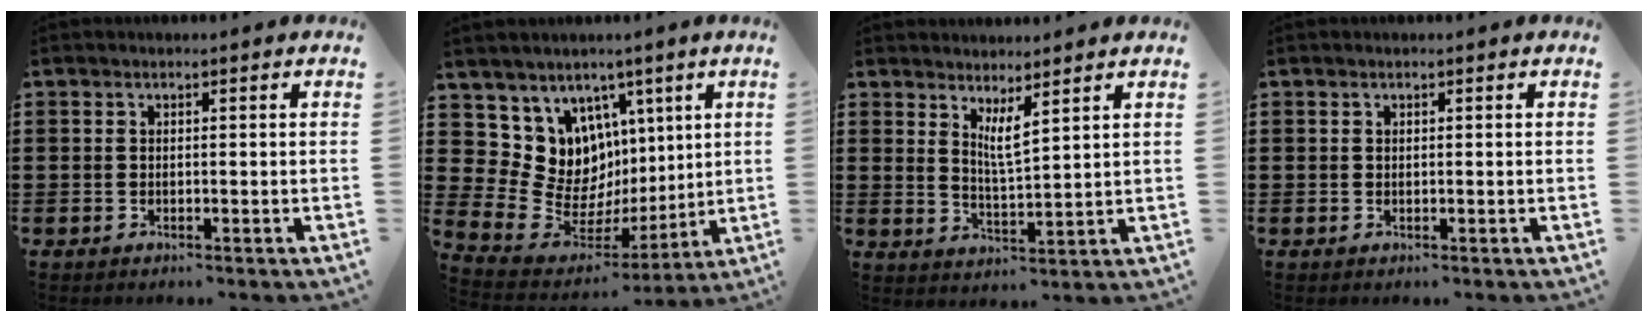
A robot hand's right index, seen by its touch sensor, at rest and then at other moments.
{"total": 11.0, "force": [3.3, 10.2, 2.1], "torque": [-0.069, -0.050, 0.076]}
{"total": 3.9, "force": [2.7, 0.5, 2.7], "torque": [-0.061, -0.003, 0.049]}
{"total": 0.0}